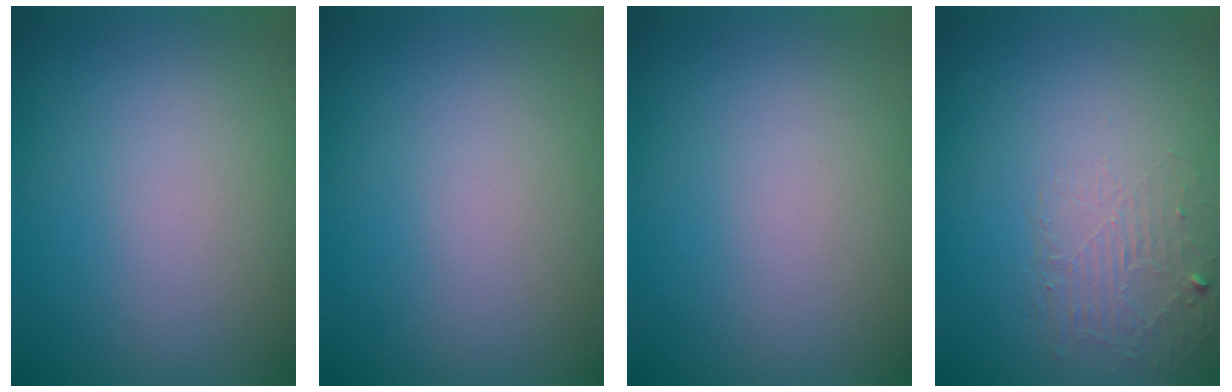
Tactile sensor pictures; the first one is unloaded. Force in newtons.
{"total": 0.0}
{"total": 0.0}
{"total": 1.8, "press": 0.4, "slide": 1.8}